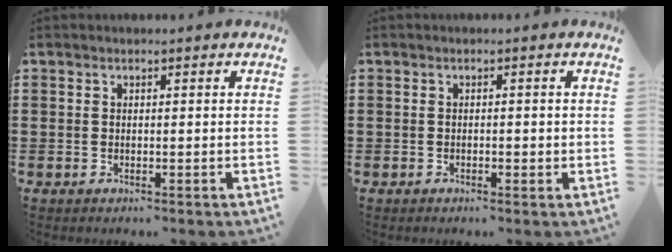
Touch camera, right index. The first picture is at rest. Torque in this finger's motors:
{"motor_torque": [-0.23, 0.48, 0.00, -0.01]}